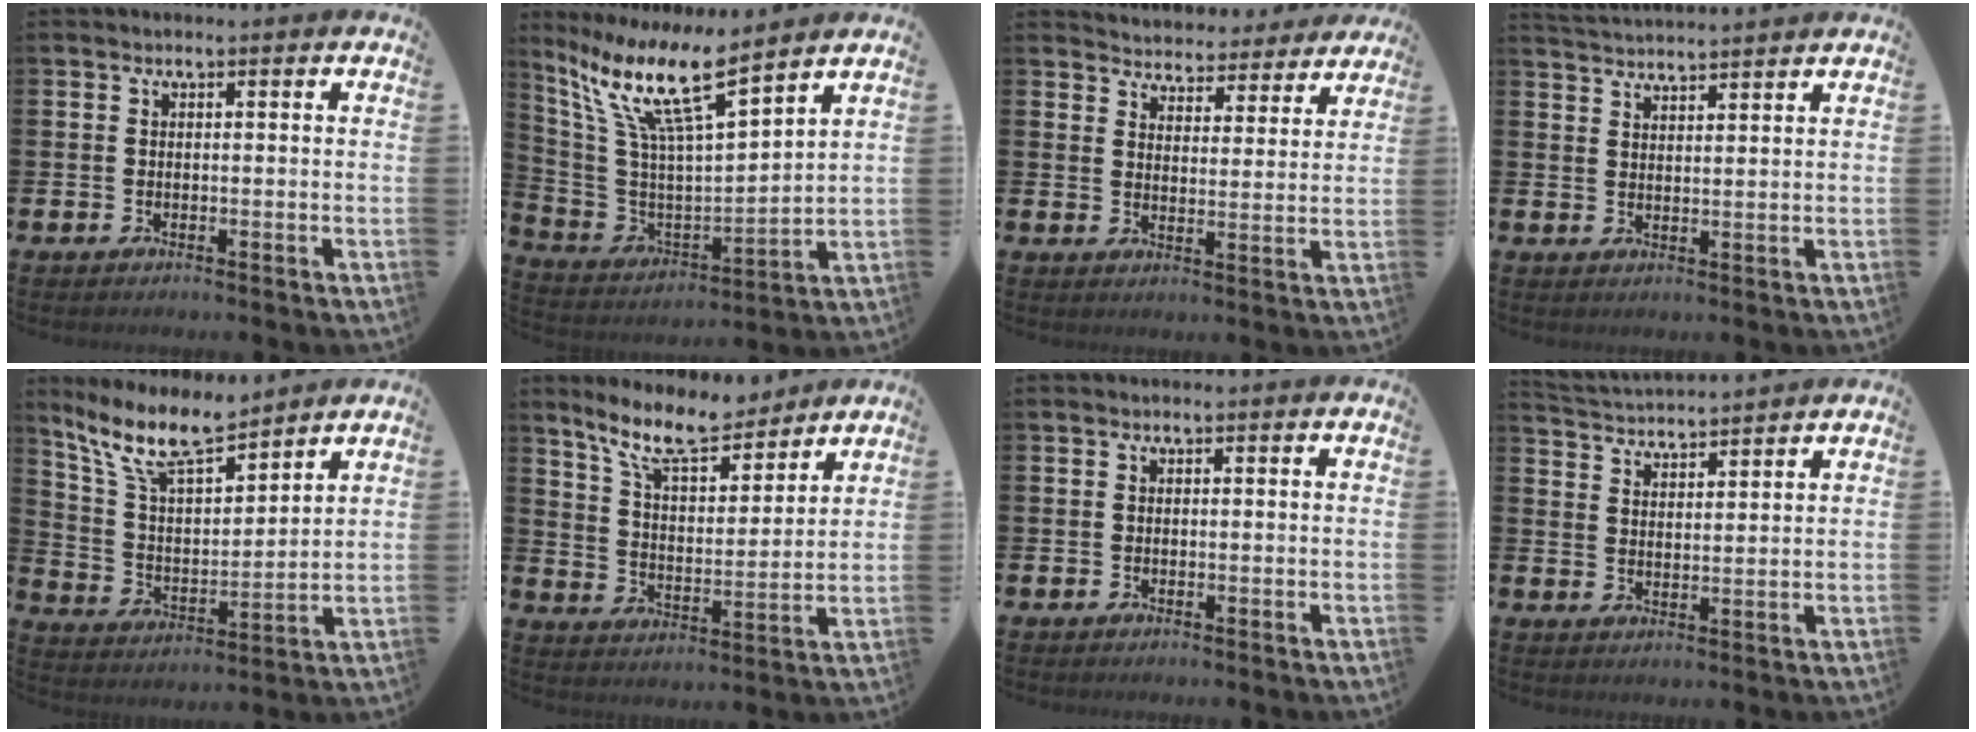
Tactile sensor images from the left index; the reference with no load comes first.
{"total": 12.3, "force": [8.9, 1.8, 8.2], "torque": [-0.196, -0.054, 0.147]}
{"total": 4.6, "force": [4.4, 1.0, -0.4], "torque": [-0.015, -0.037, 0.077]}
{"total": 3.2, "force": [3.2, -0.3, -0.1], "torque": [-0.007, -0.020, 0.058]}
{"total": 10.1, "force": [8.7, 2.3, 4.6], "torque": [-0.129, -0.039, 0.159]}
{"total": 9.8, "force": [8.7, 2.5, 3.8], "torque": [-0.105, -0.042, 0.160]}
{"total": 0.0}
{"total": 3.5, "force": [3.5, 0.0, -0.4], "torque": [-0.014, -0.024, 0.062]}